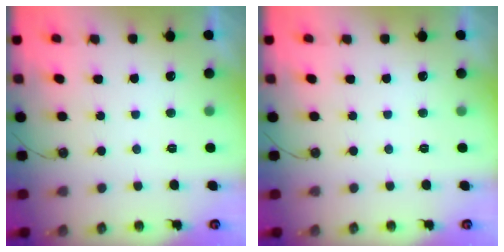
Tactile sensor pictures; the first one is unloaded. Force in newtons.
{"total": 0.0}